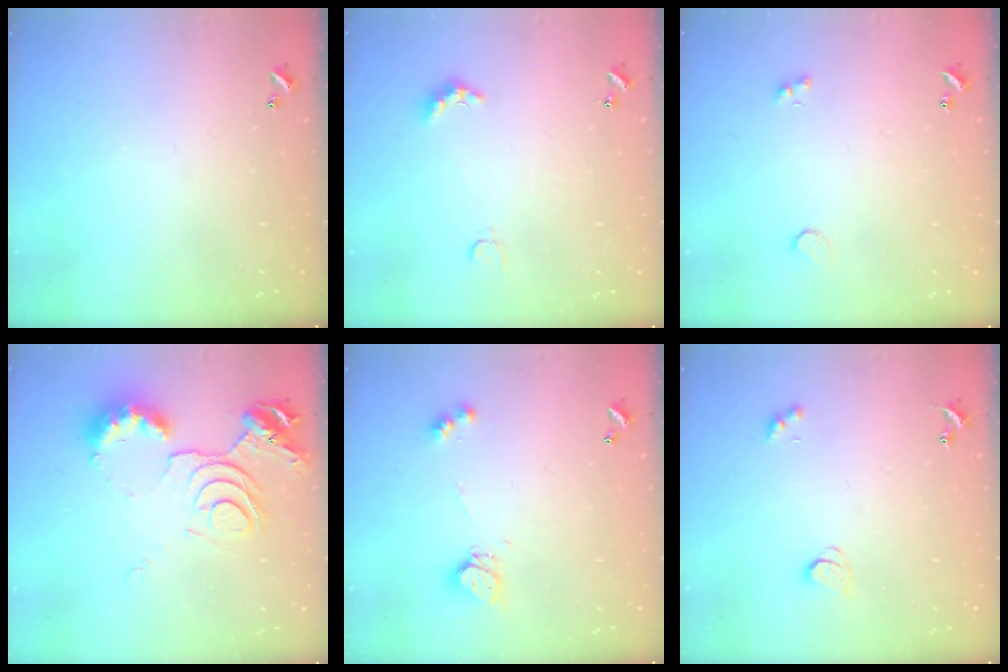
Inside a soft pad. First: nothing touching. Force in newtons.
{"total": 3.3, "press": 3.3, "slide": 0.7}
{"total": 4.0, "press": 3.8, "slide": 1.1}
{"total": 11.5, "press": 11.4, "slide": 1.2}
{"total": 8.7, "press": 8.7, "slide": 1.0}
{"total": 1.7, "press": 1.6, "slide": 0.4}